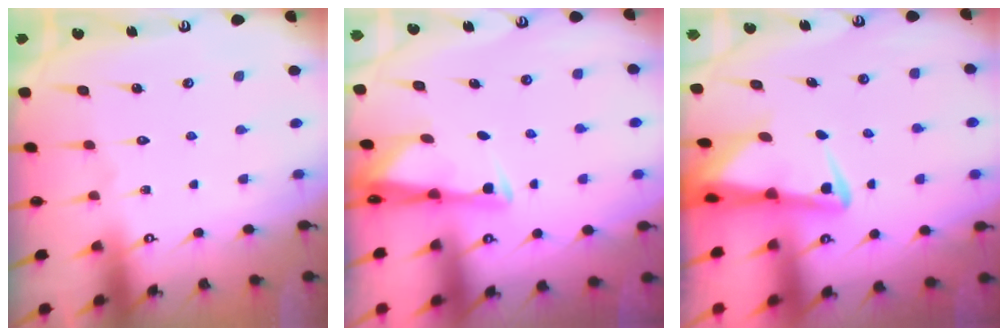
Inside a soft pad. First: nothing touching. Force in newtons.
{"total": 2.6, "press": 2.6, "slide": 0.4}
{"total": 3.6, "press": 3.5, "slide": 0.8}